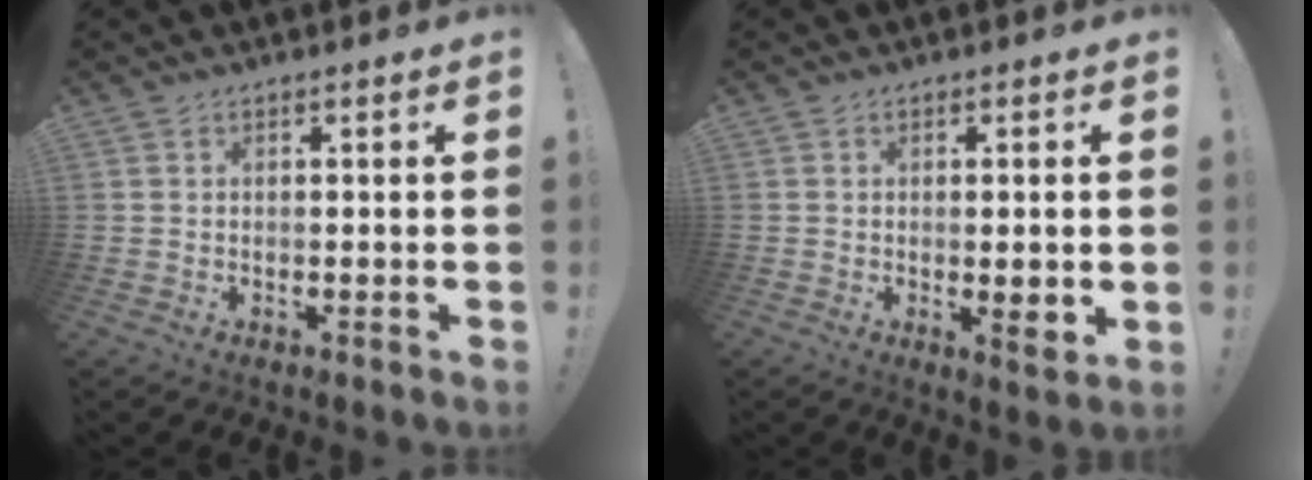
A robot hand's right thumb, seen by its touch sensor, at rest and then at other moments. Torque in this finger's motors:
{"motor_torque": [0.00, -0.01, 0.09, 0.05, 0.06]}